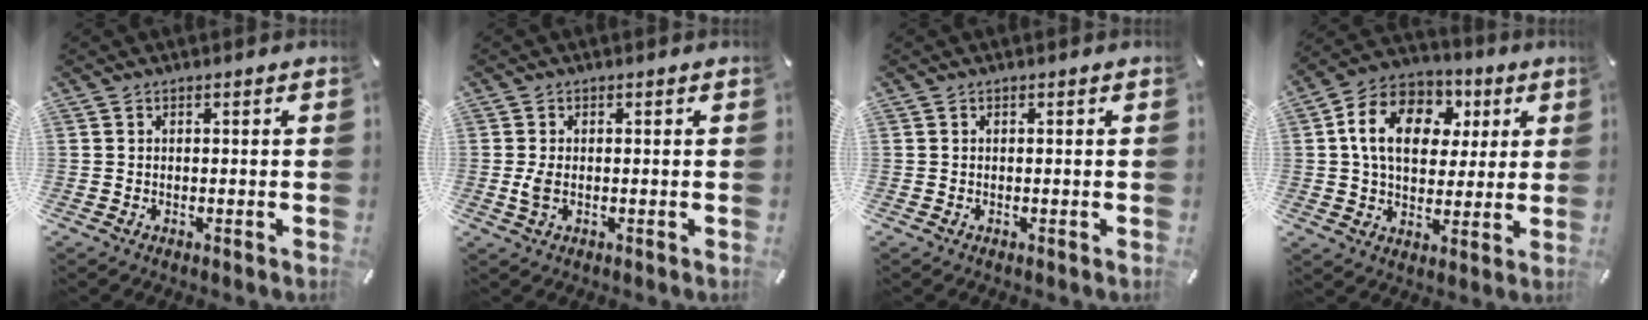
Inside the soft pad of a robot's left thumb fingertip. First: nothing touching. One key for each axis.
{"total": 2.9, "fx": -0.1, "fy": 1.5, "fz": 2.5, "tx": -0.052, "ty": -0.007, "tz": -0.007}
{"total": 0.0}
{"total": 15.4, "fx": 3.9, "fy": 11.9, "fz": 8.9, "tx": -0.164, "ty": 0.002, "tz": 0.071}